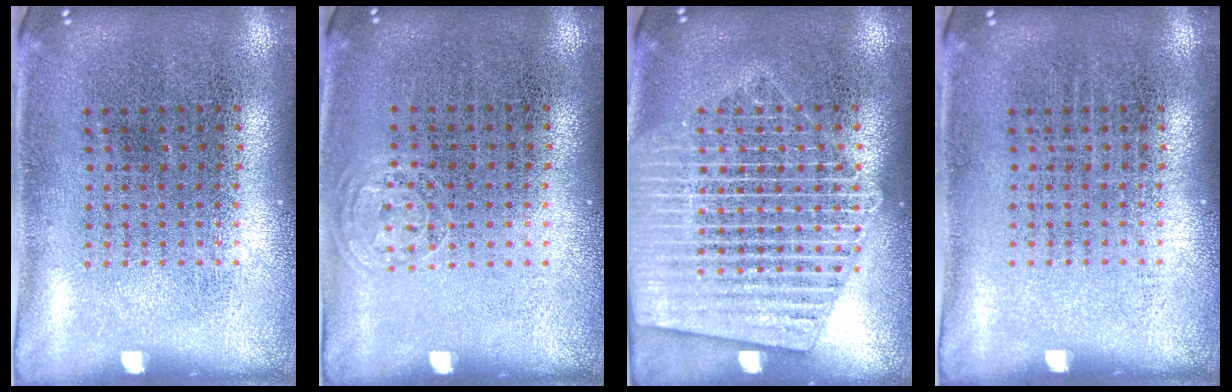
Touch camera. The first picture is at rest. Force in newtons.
{"total": 0.7, "press": 0.6, "slide": 0.3}
{"total": 2.7, "press": 2.7, "slide": 0.4}
{"total": 0.0}